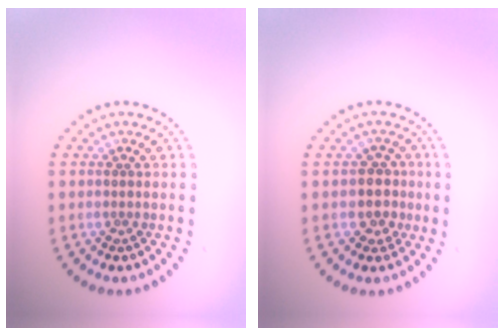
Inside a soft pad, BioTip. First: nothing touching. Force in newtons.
{"total": 2.3, "press": 1.9, "slide": 1.2}